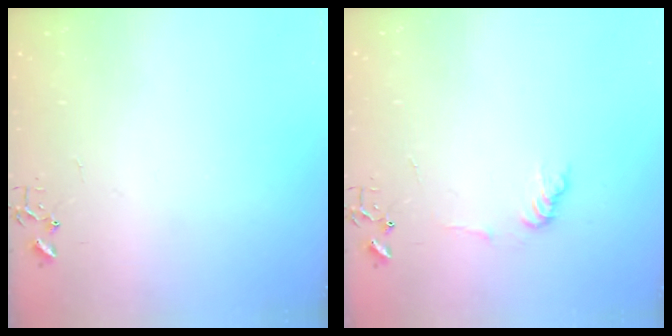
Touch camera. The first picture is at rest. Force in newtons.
{"total": 7.3, "press": 7.3, "slide": 0.3}